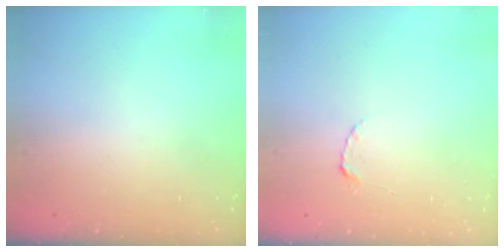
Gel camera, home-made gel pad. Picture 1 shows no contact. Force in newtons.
{"total": 2.2, "press": 2.2, "slide": 0.3}